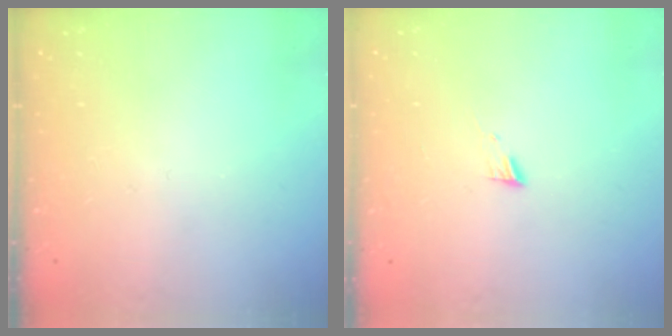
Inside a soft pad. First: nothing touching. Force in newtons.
{"total": 4.9, "press": 4.9, "slide": 0.5}